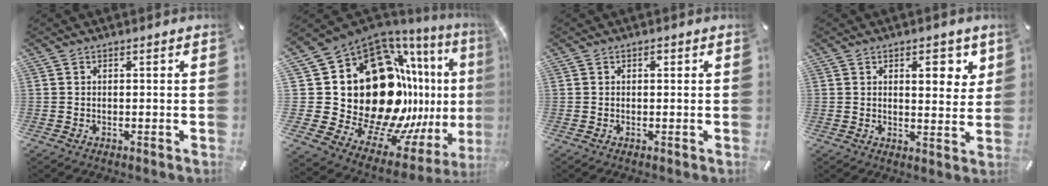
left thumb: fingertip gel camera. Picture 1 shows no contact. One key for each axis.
{"total": 33.7, "fx": 4.4, "fy": 22.5, "fz": 24.6, "tx": -0.431, "ty": -0.113, "tz": 0.135}
{"total": 0.6, "fx": 0.1, "fy": 0.4, "fz": 0.4, "tx": -0.009, "ty": 0.002, "tz": 0.002}
{"total": 6.6, "fx": 3.1, "fy": 3.2, "fz": 4.9, "tx": -0.058, "ty": -0.012, "tz": 0.044}